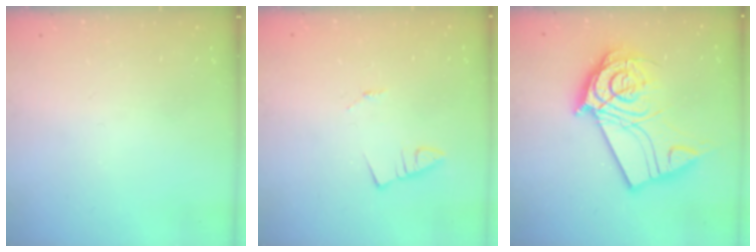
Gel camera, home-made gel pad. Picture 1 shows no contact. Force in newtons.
{"total": 1.0, "press": 1.0, "slide": 0.1}
{"total": 17.5, "press": 17.4, "slide": 2.2}